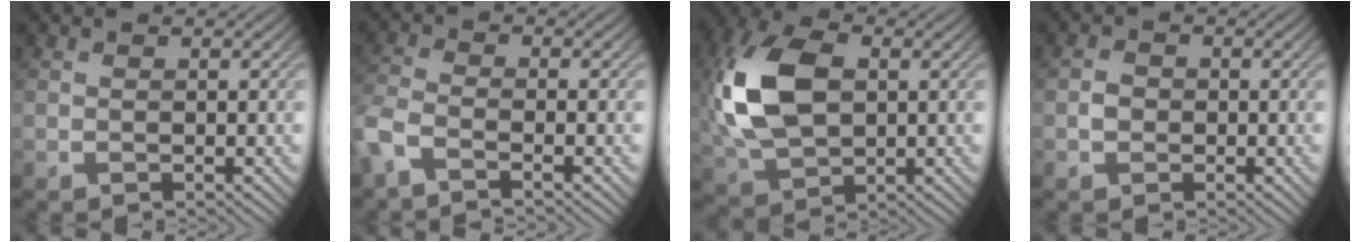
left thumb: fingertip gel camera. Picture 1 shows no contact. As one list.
[{"total": 4.2, "force": [-3.0, 1.3, 2.6], "torque": [-0.065, -0.010, -0.076]}, {"total": 12.6, "force": [1.4, 7.8, 9.8], "torque": [-0.241, 0.015, 0.022]}, {"total": 1.4, "force": [-0.4, 1.3, 0.4], "torque": [-0.005, 0.000, -0.013]}]